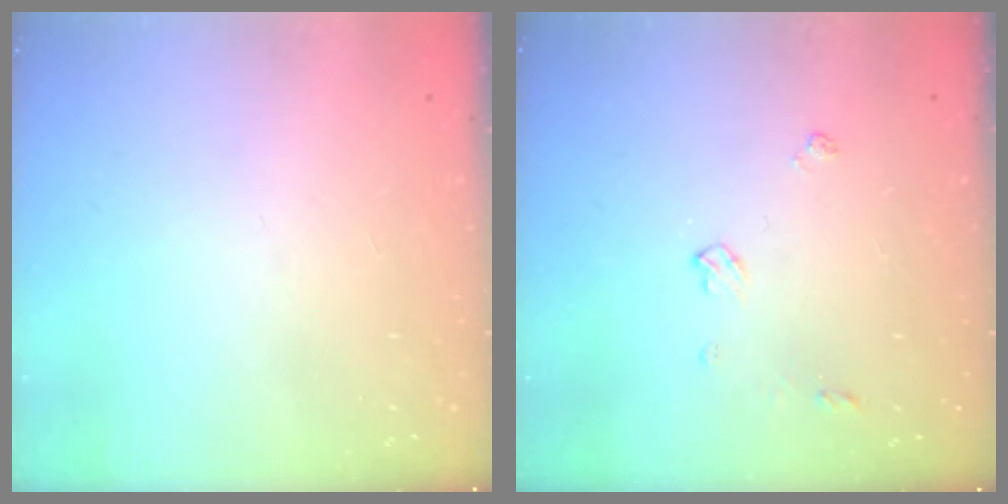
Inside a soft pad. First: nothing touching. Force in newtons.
{"total": 4.7, "press": 4.7, "slide": 0.7}